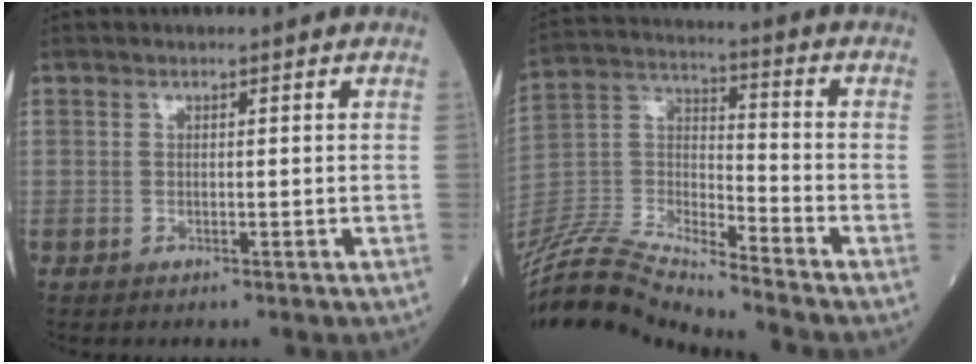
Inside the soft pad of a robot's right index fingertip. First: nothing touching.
{"total": 16.8, "force": [-16.2, -0.8, 4.3], "torque": [-0.090, 0.029, -0.304]}